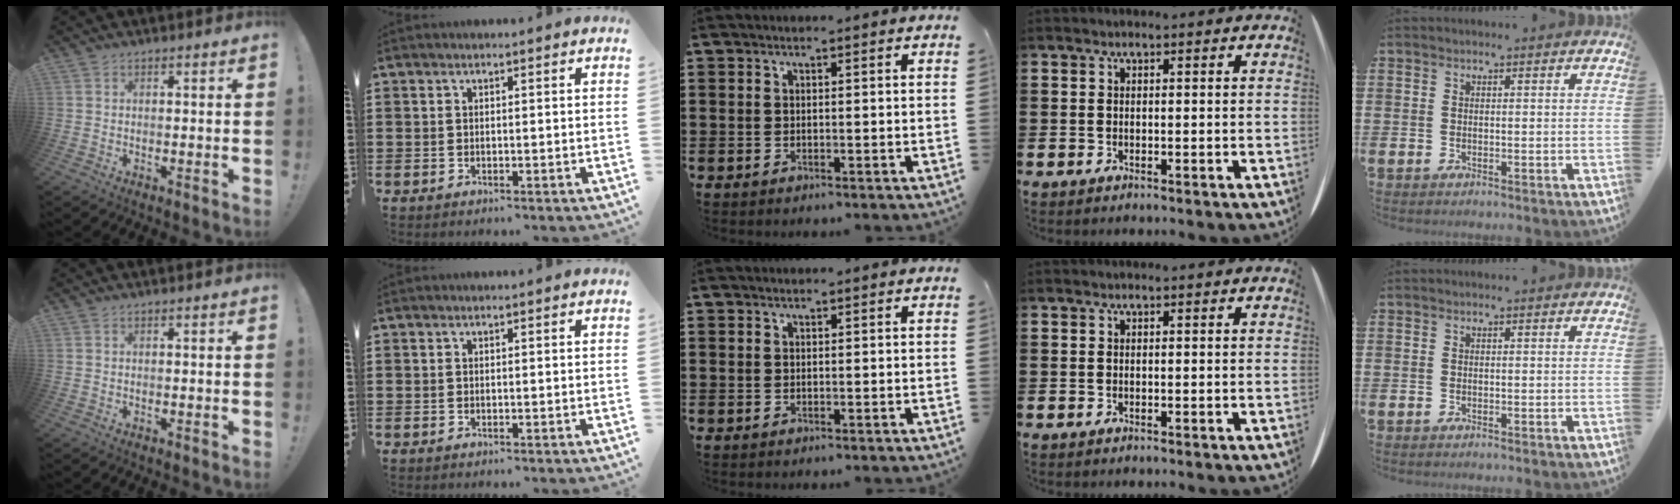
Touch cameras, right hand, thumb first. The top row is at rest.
{}